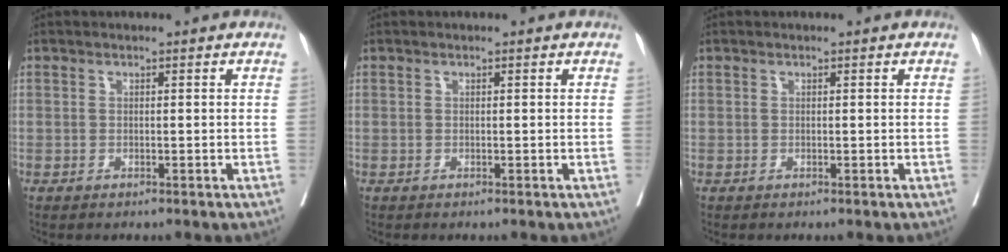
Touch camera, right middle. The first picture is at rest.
{"total": 0.0}
{"total": 0.0}